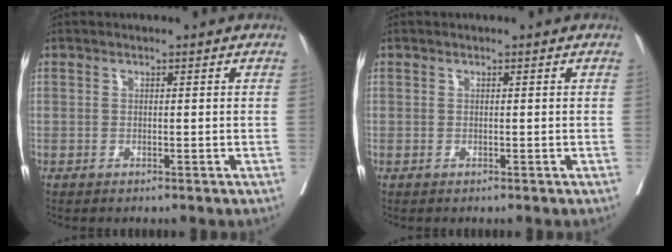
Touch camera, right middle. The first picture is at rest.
{"total": 0.0}